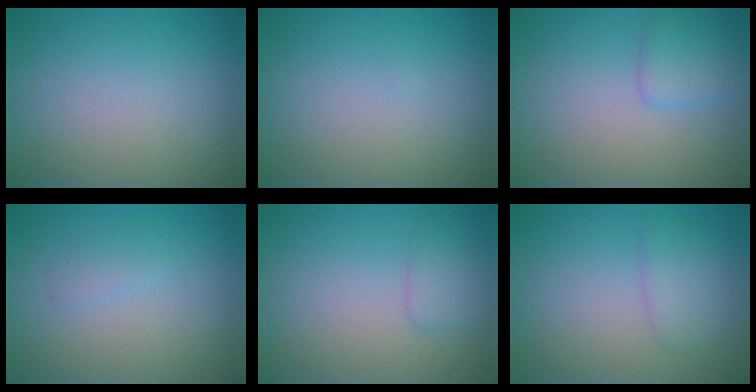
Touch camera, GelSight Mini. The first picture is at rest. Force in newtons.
{"total": 0.0}
{"total": 2.1, "press": 2.1, "slide": 0.1}
{"total": 1.0, "press": 1.0, "slide": 0.1}
{"total": 1.7, "press": 1.7, "slide": 0.1}
{"total": 1.9, "press": 1.9, "slide": 0.1}